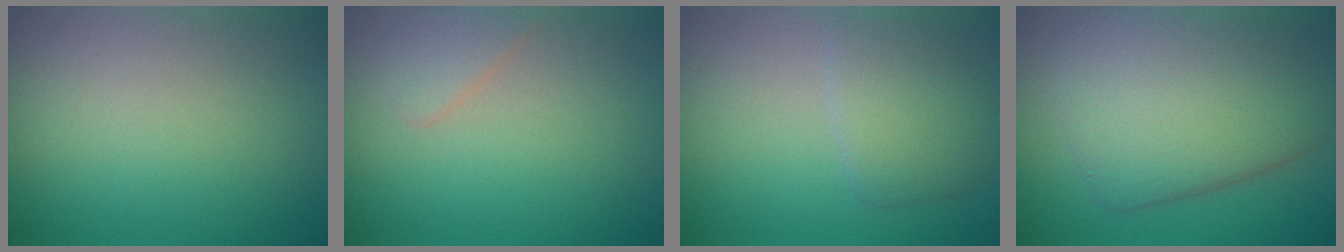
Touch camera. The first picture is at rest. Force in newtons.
{"total": 1.6, "press": 1.6, "slide": 0.1}
{"total": 3.2, "press": 3.2, "slide": 0.2}
{"total": 8.6, "press": 8.6, "slide": 0.3}